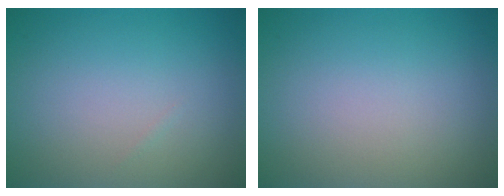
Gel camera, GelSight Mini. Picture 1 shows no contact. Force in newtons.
{"total": 0.0}